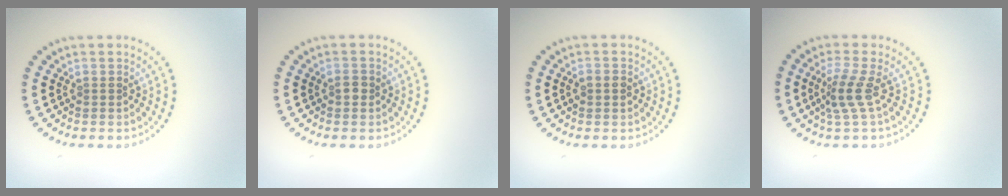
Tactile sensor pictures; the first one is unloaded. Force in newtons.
{"total": 0.9, "press": 0.9, "slide": 0.2}
{"total": 1.0, "press": 0.9, "slide": 0.2}
{"total": 2.5, "press": 1.8, "slide": 1.7}